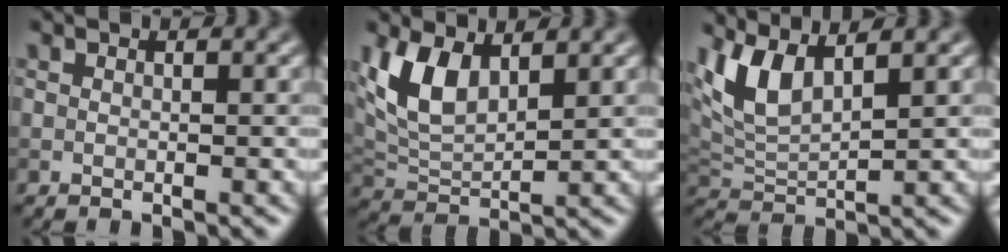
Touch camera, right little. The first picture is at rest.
{"total": 5.7, "force": [2.6, 2.9, 4.2], "torque": [-0.098, -0.002, 0.050]}
{"total": 5.1, "force": [3.0, 1.8, 3.7], "torque": [-0.092, 0.004, 0.061]}